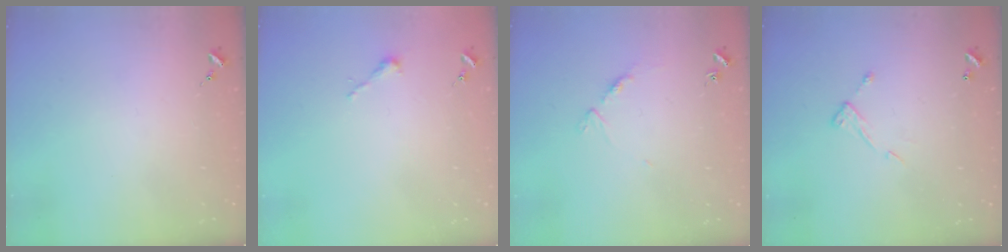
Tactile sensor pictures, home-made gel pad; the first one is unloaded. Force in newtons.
{"total": 2.5, "press": 2.5, "slide": 0.2}
{"total": 5.5, "press": 5.5, "slide": 0.4}
{"total": 7.0, "press": 7.0, "slide": 0.4}